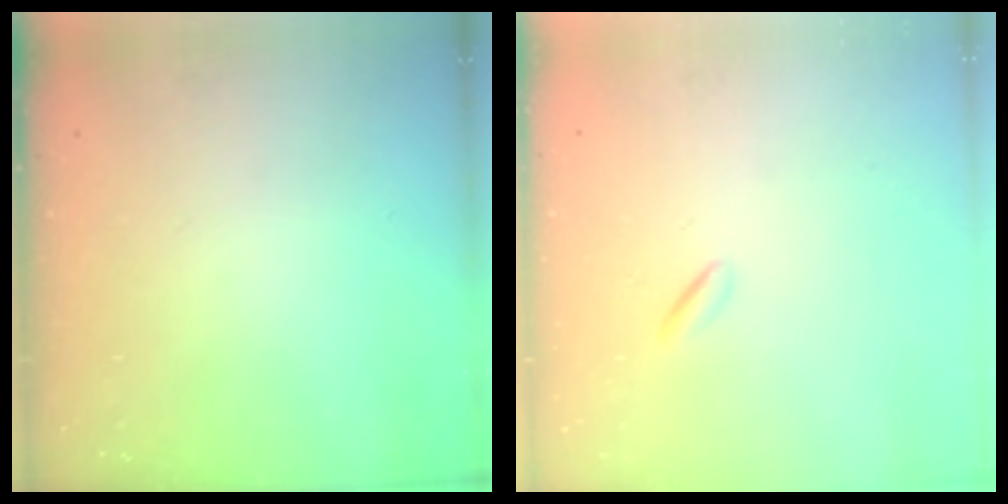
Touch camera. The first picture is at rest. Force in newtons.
{"total": 0.6, "press": 0.2, "slide": 0.5}